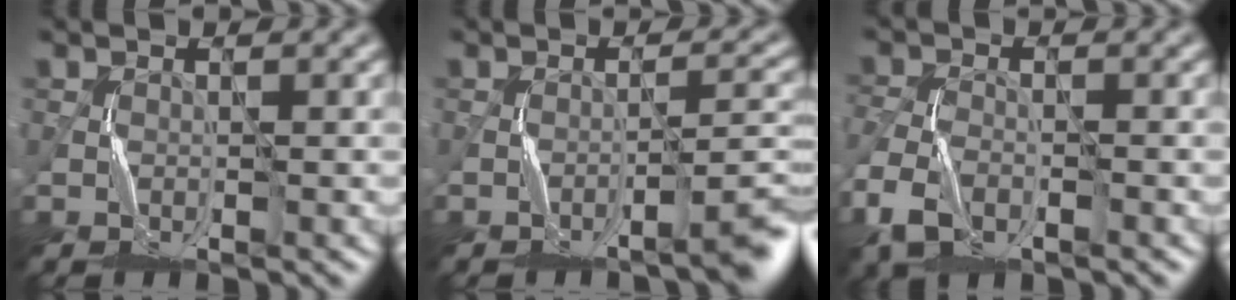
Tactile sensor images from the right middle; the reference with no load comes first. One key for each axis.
{"total": 3.3, "fx": -2.4, "fy": 0.1, "fz": 2.2, "tx": -0.016, "ty": 0.012, "tz": -0.046}
{"total": 4.8, "fx": -2.8, "fy": 2.8, "fz": 2.7, "tx": -0.063, "ty": -0.009, "tz": -0.063}